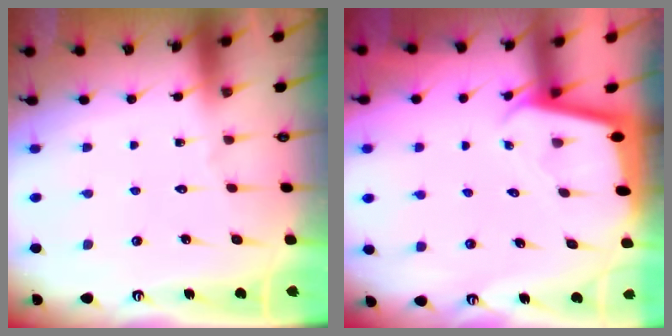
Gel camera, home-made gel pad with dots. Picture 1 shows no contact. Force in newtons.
{"total": 1.9, "press": 1.9, "slide": 0.1}